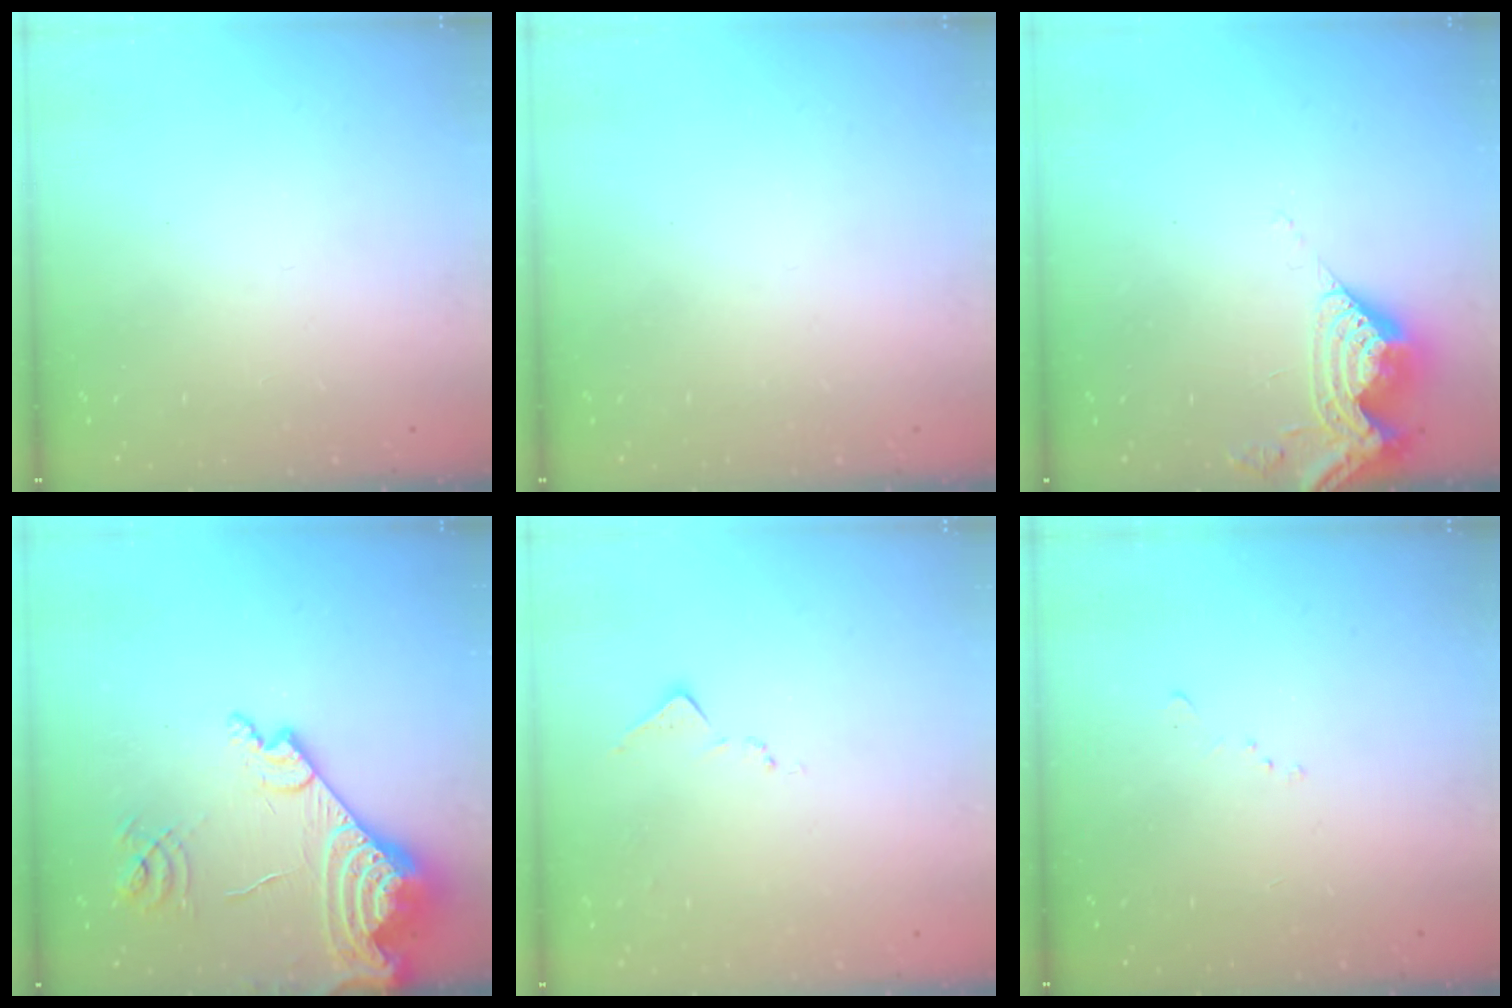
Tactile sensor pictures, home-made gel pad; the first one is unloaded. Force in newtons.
{"total": 0.0}
{"total": 9.6, "press": 9.5, "slide": 1.4}
{"total": 19.4, "press": 19.2, "slide": 2.3}
{"total": 7.3, "press": 7.2, "slide": 0.8}
{"total": 7.2, "press": 7.1, "slide": 0.8}